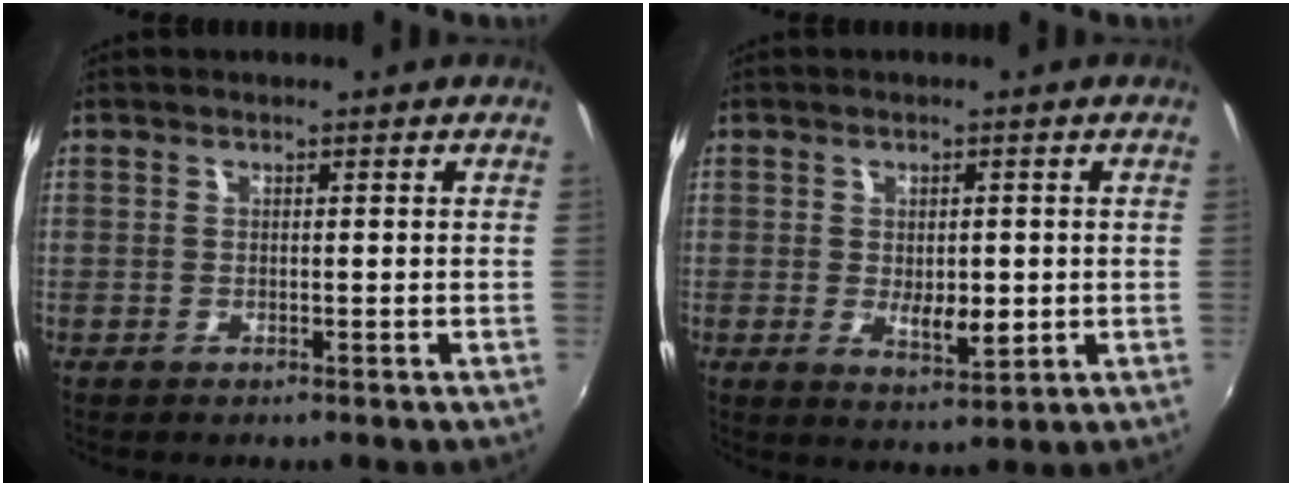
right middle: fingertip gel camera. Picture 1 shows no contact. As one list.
[{"total": 4.5, "force": [-0.3, 2.3, 3.8], "torque": [-0.061, -0.011, -0.001]}]